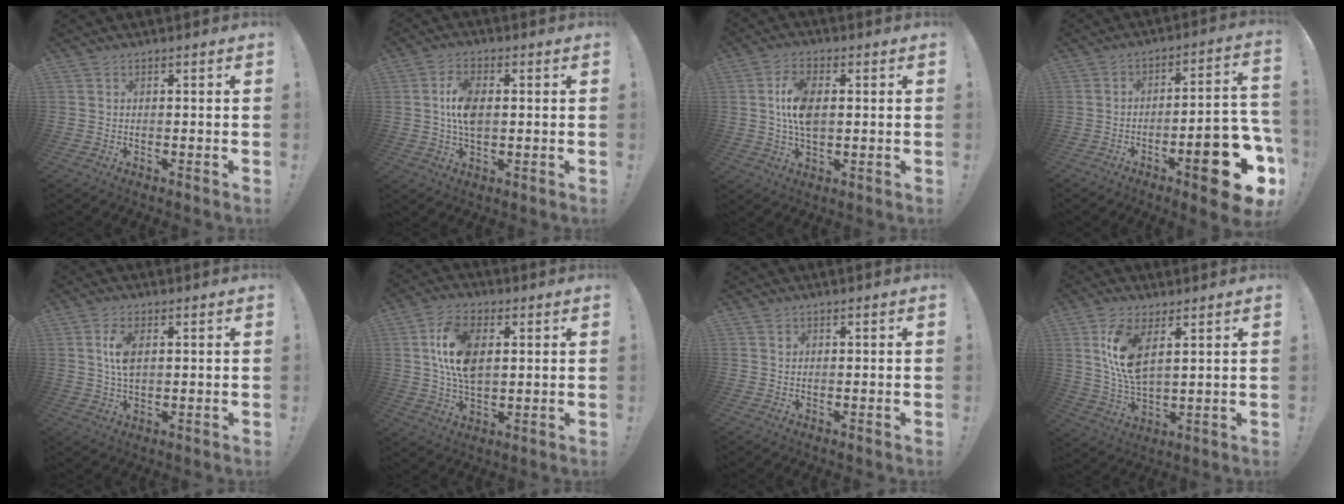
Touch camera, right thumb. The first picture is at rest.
{"total": 6.7, "force": [0.4, 3.6, 5.6], "torque": [-0.095, 0.004, 0.006]}
{"total": 9.3, "force": [0.9, 5.2, 7.7], "torque": [-0.130, 0.001, 0.015]}
{"total": 18.1, "force": [-8.2, 5.0, 15.3], "torque": [-0.188, 0.045, -0.116]}
{"total": 5.9, "force": [1.3, 3.0, 4.9], "torque": [-0.084, -0.005, 0.017]}
{"total": 13.6, "force": [3.1, 8.0, 10.6], "torque": [-0.202, -0.001, 0.056]}
{"total": 0.6, "force": [0.3, 0.5, 0.0], "torque": [0.004, -0.001, 0.005]}
{"total": 11.4, "force": [5.0, 5.0, 9.0], "torque": [-0.176, -0.026, 0.088]}